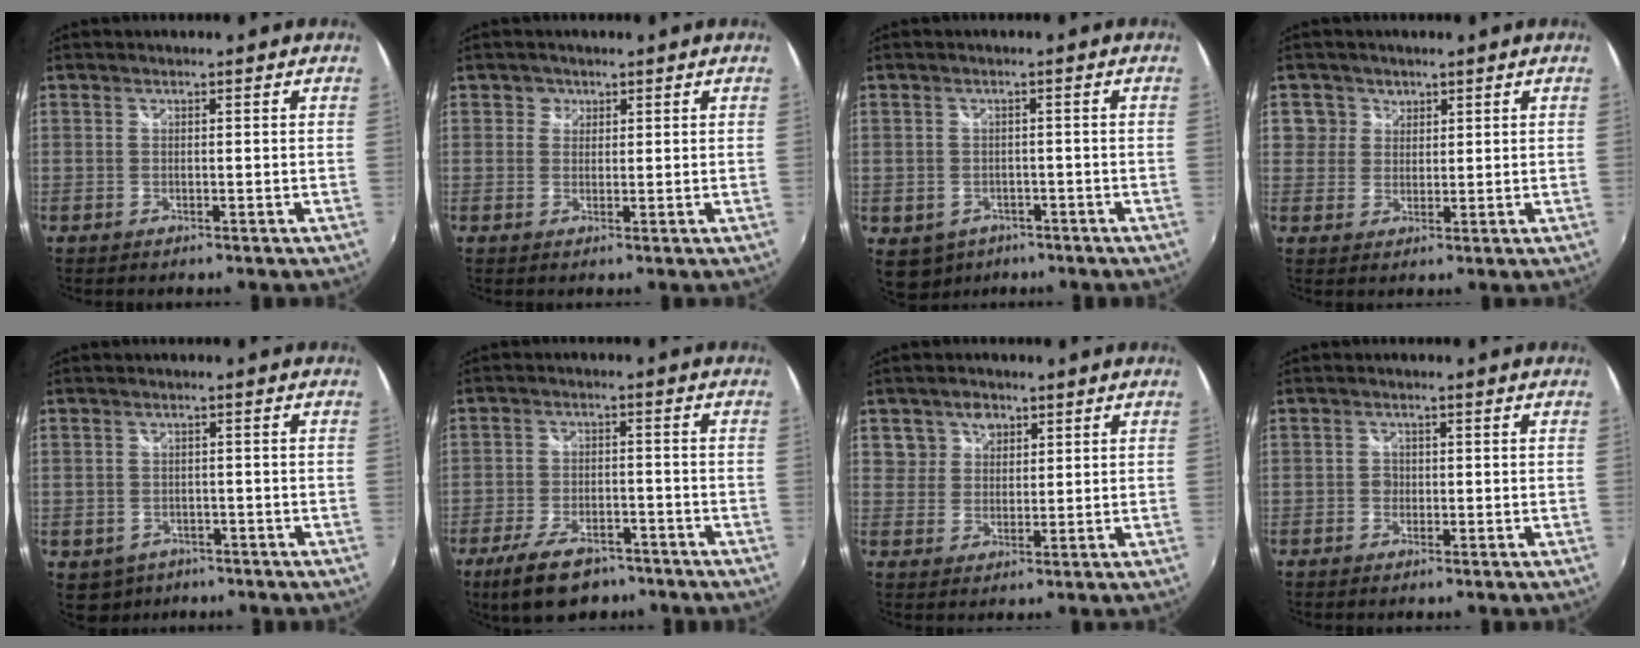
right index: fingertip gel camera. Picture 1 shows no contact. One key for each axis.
{"total": 1.9, "fx": 0.6, "fy": 1.8, "fz": 0.1, "tx": 0.004, "ty": 0.006, "tz": 0.005}
{"total": 6.0, "fx": -3.0, "fy": 4.8, "fz": 2.1, "tx": -0.056, "ty": -0.006, "tz": -0.032}
{"total": 4.0, "fx": 1.4, "fy": 3.7, "fz": 0.1, "tx": 0.019, "ty": 0.021, "tz": 0.024}
{"total": 4.7, "fx": -2.5, "fy": 3.7, "fz": 1.4, "tx": -0.040, "ty": -0.002, "tz": -0.027}
{"total": 11.7, "fx": -8.3, "fy": 5.3, "fz": 6.4, "tx": -0.146, "ty": -0.012, "tz": -0.137}
{"total": 4.9, "fx": 2.3, "fy": 4.2, "fz": 0.8, "tx": -0.001, "ty": 0.017, "tz": 0.040}
{"total": 1.6, "fx": -0.5, "fy": 1.5, "fz": 0.4, "tx": -0.007, "ty": 0.001, "tz": -0.011}